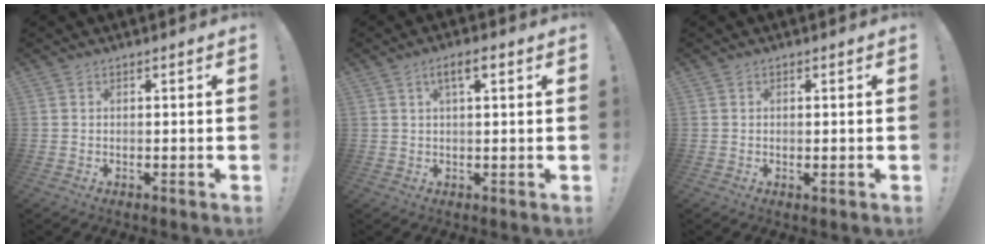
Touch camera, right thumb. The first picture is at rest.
{"total": 4.6, "force": [1.8, 1.1, 4.1], "torque": [-0.068, -0.001, 0.026]}
{"total": 0.8, "force": [0.0, 0.2, 0.8], "torque": [-0.011, -0.002, -0.001]}